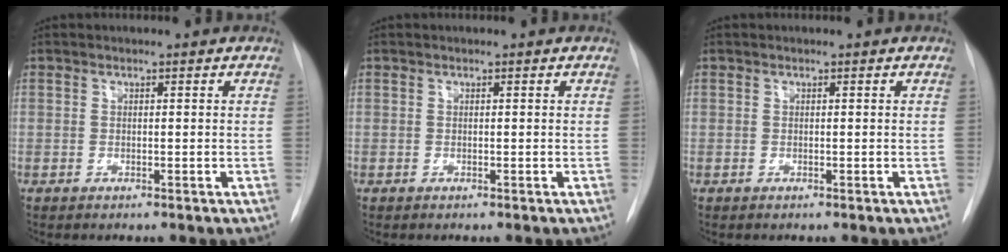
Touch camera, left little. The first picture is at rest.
{"total": 0.0}
{"total": 0.0}